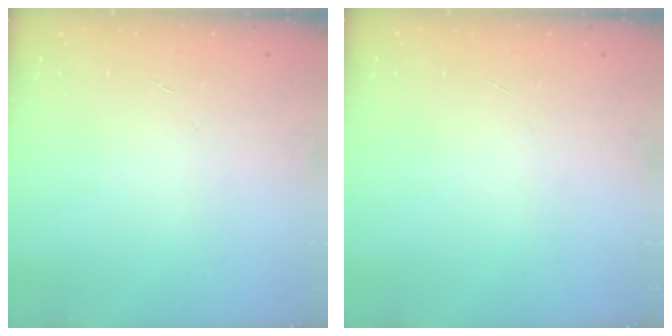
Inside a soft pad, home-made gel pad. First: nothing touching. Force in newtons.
{"total": 0.0}